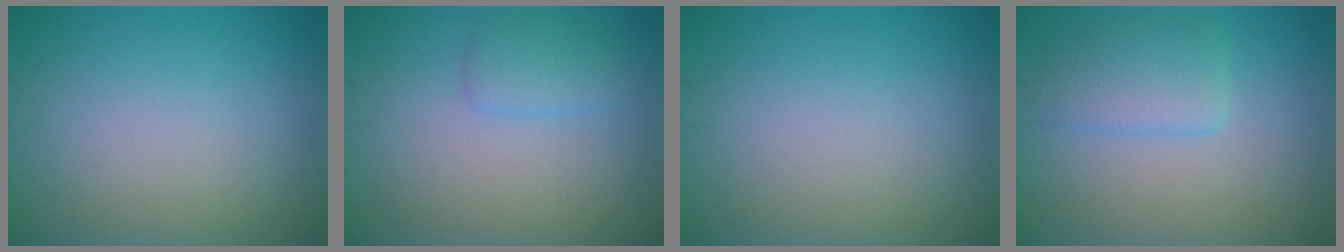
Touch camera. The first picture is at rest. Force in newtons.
{"total": 1.9, "press": 1.9, "slide": 0.1}
{"total": 0.0}
{"total": 2.9, "press": 2.8, "slide": 0.3}